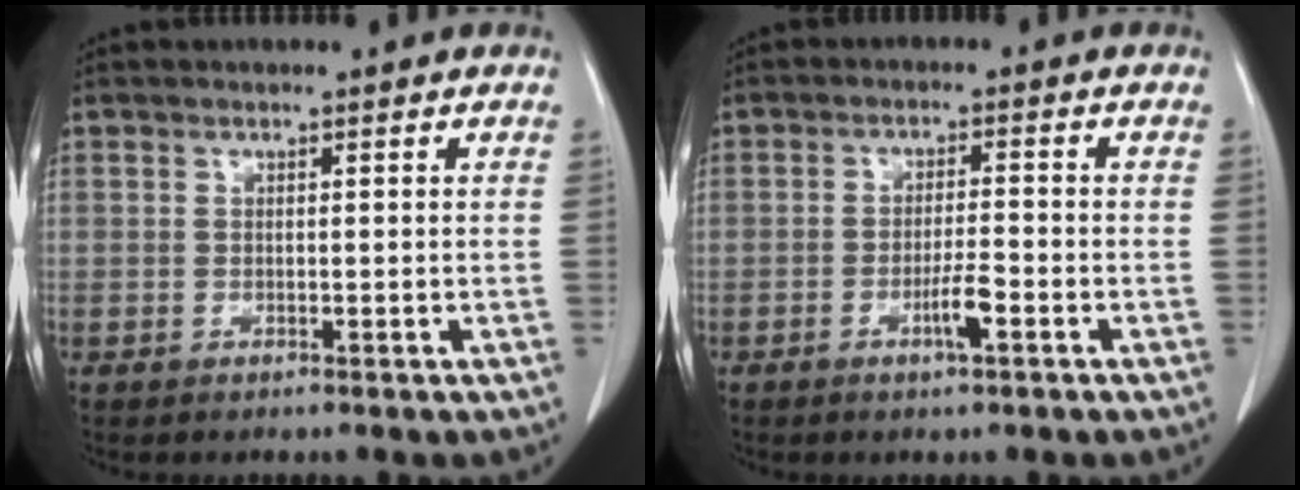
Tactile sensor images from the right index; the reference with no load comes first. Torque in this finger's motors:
{"motor_torque": [0.85, -0.07, 0.36, 0.06]}